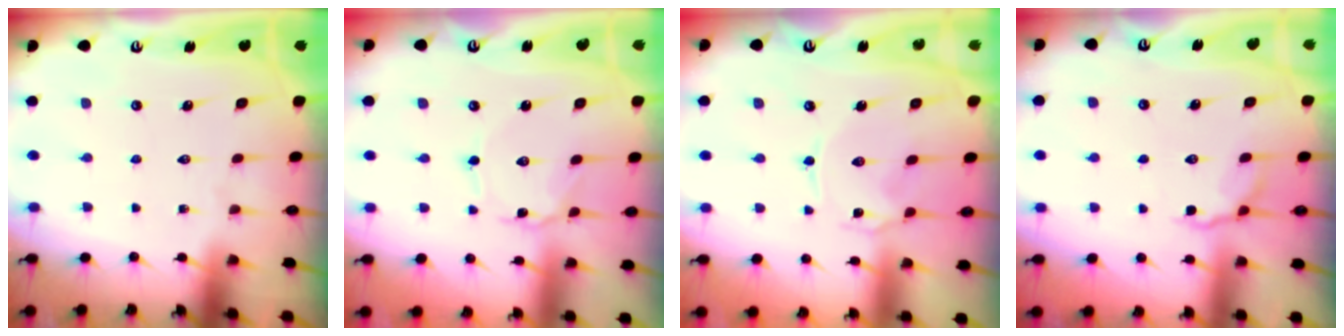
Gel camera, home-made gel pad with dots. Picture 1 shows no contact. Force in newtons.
{"total": 1.0, "press": 1.0, "slide": 0.1}
{"total": 1.5, "press": 1.5, "slide": 0.1}
{"total": 3.8, "press": 3.5, "slide": 1.4}